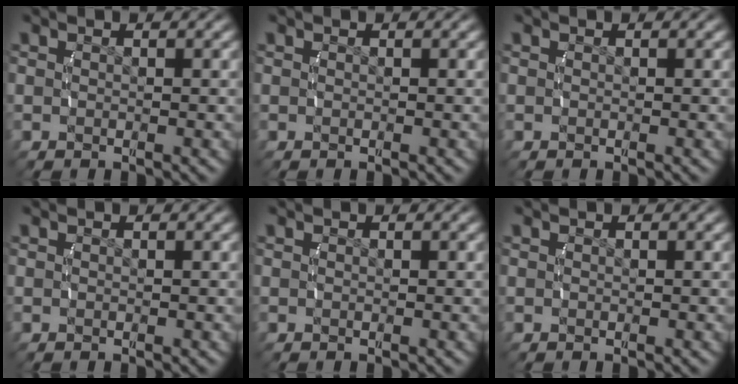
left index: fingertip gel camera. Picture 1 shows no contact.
{"total": 0.0}
{"total": 0.0}
{"total": 0.0}
{"total": 0.0}
{"total": 0.0}